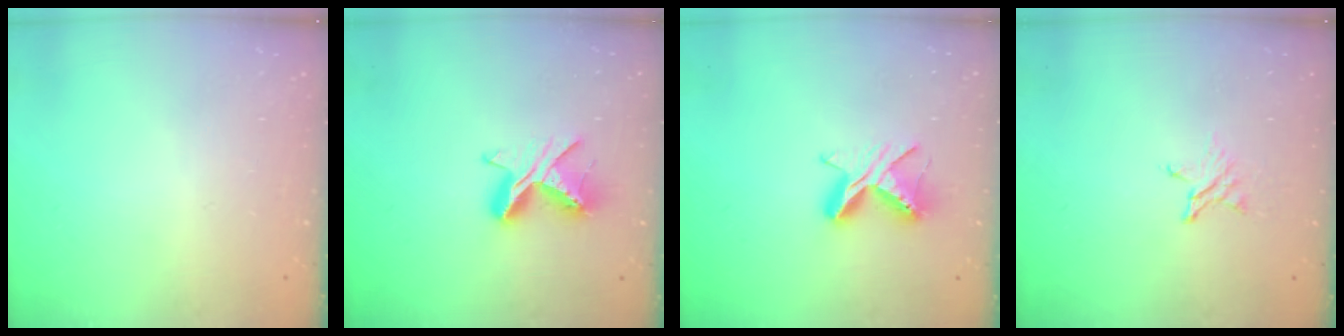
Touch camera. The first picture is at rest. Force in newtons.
{"total": 8.4, "press": 8.4, "slide": 0.2}
{"total": 7.5, "press": 7.4, "slide": 0.5}
{"total": 3.1, "press": 3.1, "slide": 0.4}